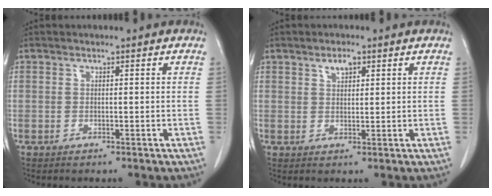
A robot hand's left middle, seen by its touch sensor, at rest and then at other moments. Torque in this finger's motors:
{"motor_torque": [0.15, -0.11, 0.02, 0.00]}